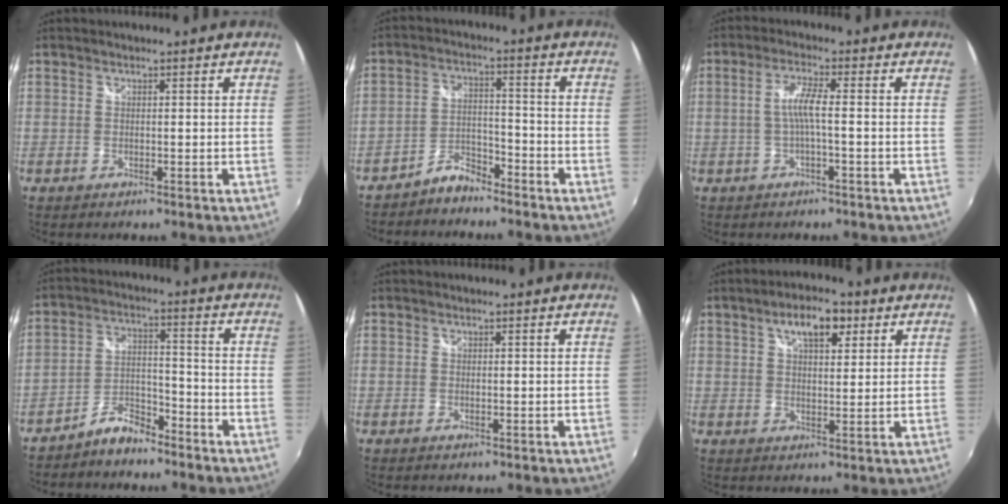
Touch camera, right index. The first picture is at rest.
{"total": 5.1, "force": [-4.6, 1.9, 1.3], "torque": [-0.034, 0.016, -0.081]}
{"total": 4.0, "force": [-0.8, -0.1, 3.9], "torque": [-0.082, 0.004, -0.014]}
{"total": 6.0, "force": [-5.2, 2.2, 2.0], "torque": [-0.050, 0.019, -0.094]}
{"total": 0.0}
{"total": 7.4, "force": [3.7, 3.3, 5.4], "torque": [-0.088, 0.019, 0.061]}